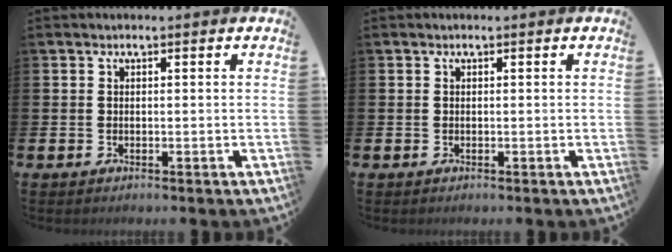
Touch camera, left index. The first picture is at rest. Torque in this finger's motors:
{"motor_torque": [0.00, 0.00, 0.00, 0.00]}